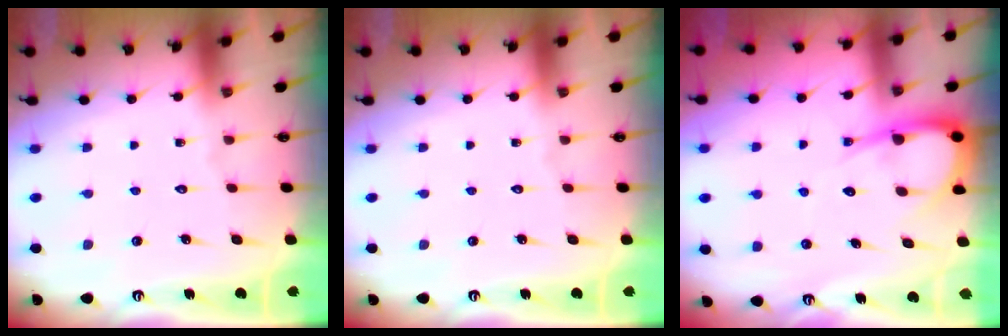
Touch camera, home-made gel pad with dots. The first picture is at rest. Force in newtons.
{"total": 0.0}
{"total": 8.0, "press": 8.0, "slide": 0.8}